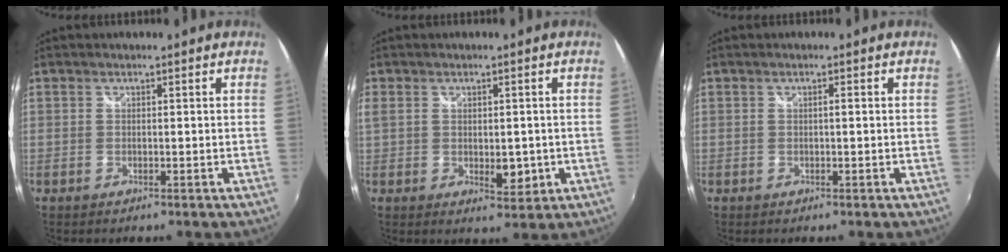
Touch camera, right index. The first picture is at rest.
{"total": 6.9, "force": [-0.1, 4.4, 5.3], "torque": [-0.097, -0.010, 0.004]}
{"total": 0.7, "force": [0.0, 0.0, 0.7], "torque": [-0.012, 0.003, -0.002]}